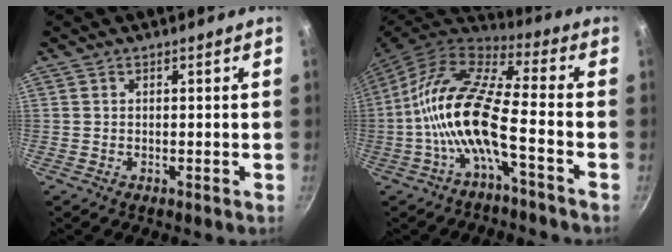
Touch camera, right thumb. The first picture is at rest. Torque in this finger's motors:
{"motor_torque": [-0.26, 1.32, 1.94, -0.83, 0.82]}